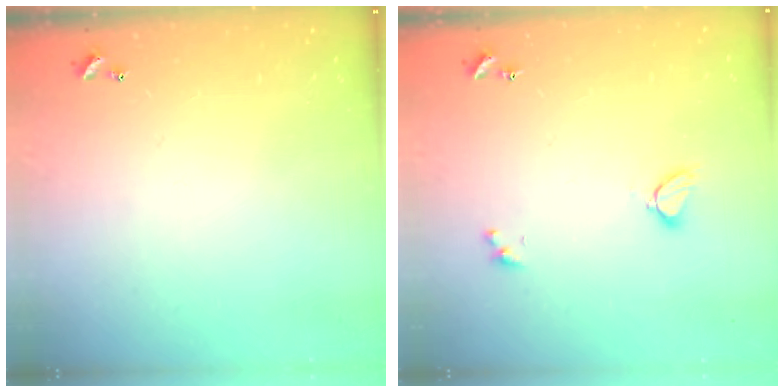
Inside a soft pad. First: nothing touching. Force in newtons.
{"total": 2.2, "press": 2.2, "slide": 0.3}